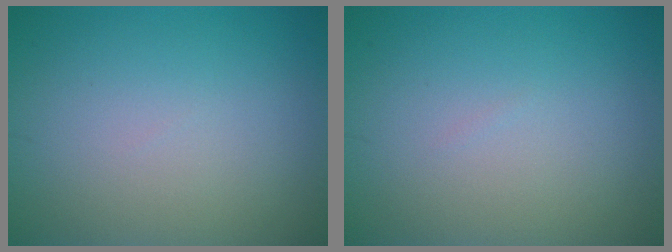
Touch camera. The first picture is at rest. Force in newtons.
{"total": 0.0}